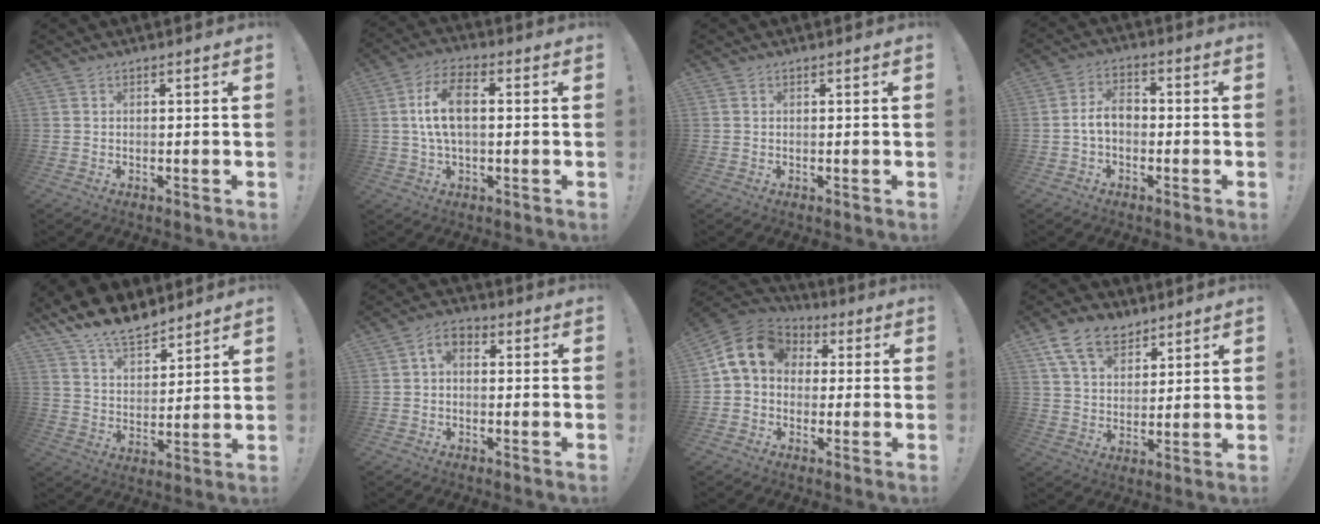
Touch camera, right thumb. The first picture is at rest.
{"total": 10.5, "force": [1.0, 5.3, 9.0], "torque": [-0.172, 0.007, 0.020]}
{"total": 0.0}
{"total": 7.4, "force": [-1.1, 4.6, 5.7], "torque": [-0.107, 0.008, -0.017]}
{"total": 11.6, "force": [9.7, 4.7, 4.3], "torque": [-0.079, -0.066, 0.184]}
{"total": 4.1, "force": [0.1, 2.7, 3.1], "torque": [-0.050, 0.007, 0.003]}
{"total": 12.2, "force": [2.8, 9.7, 6.8], "torque": [-0.104, 0.012, 0.062]}
{"total": 12.6, "force": [8.2, 7.8, 5.5], "torque": [-0.097, -0.038, 0.159]}